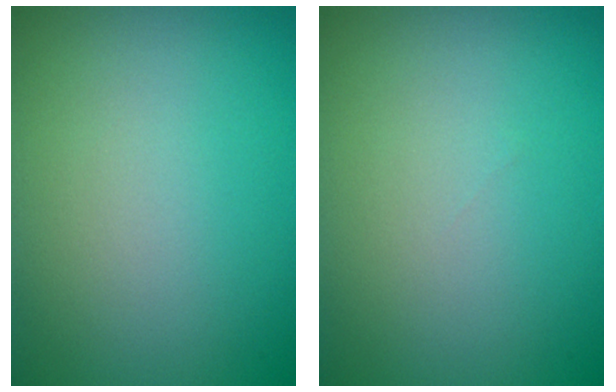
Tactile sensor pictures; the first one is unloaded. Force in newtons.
{"total": 0.0}